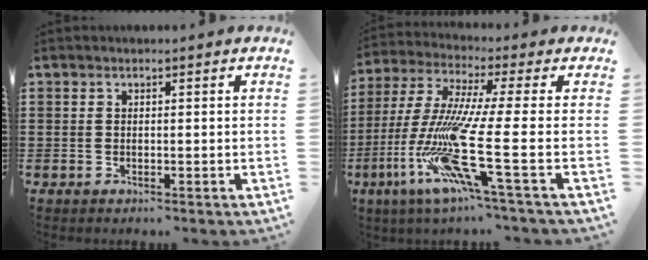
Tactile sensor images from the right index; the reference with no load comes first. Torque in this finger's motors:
{"motor_torque": [2.14, 0.00, 1.06, 0.21]}